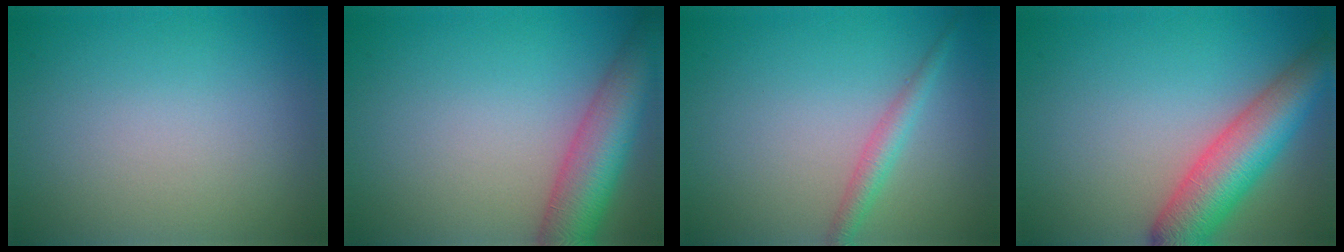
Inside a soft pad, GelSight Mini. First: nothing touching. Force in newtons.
{"total": 7.2, "press": 7.2, "slide": 0.3}
{"total": 2.0, "press": 2.0, "slide": 0.1}
{"total": 7.4, "press": 7.4, "slide": 0.4}